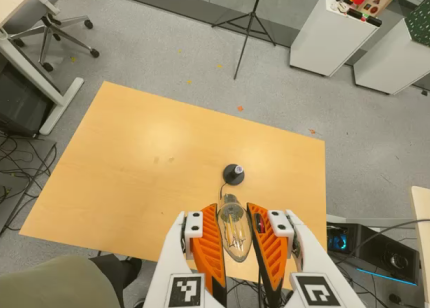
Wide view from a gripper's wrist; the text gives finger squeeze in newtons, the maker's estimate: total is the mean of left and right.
{"total": 18.6, "left": 20.1, "right": 17.2}